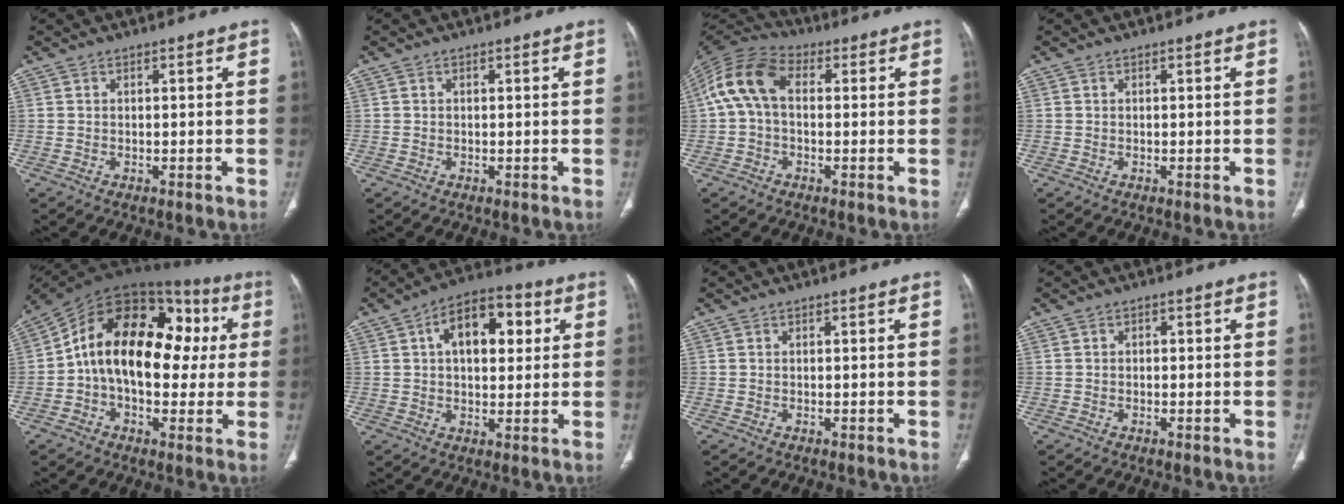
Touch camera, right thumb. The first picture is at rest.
{"total": 0.0}
{"total": 11.3, "force": [1.1, 7.3, 8.6], "torque": [-0.172, 0.032, 0.008]}
{"total": 0.0}
{"total": 23.9, "force": [2.5, 14.2, 19.0], "torque": [-0.273, 0.052, 0.028]}
{"total": 13.1, "force": [3.6, 7.4, 10.2], "torque": [-0.125, 0.016, 0.051]}
{"total": 0.0}
{"total": 0.8, "force": [0.0, 0.6, 0.5], "torque": [-0.001, 0.002, -0.005]}